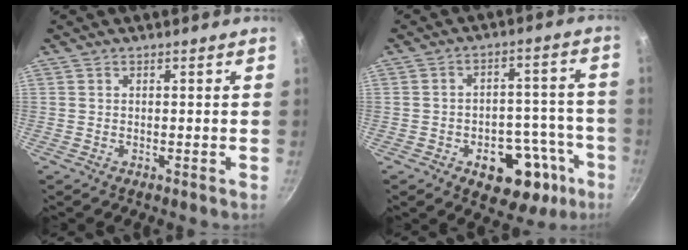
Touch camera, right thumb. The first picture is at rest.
{"total": 16.2, "force": [-7.3, 10.0, 10.5], "torque": [-0.074, 0.050, -0.087]}